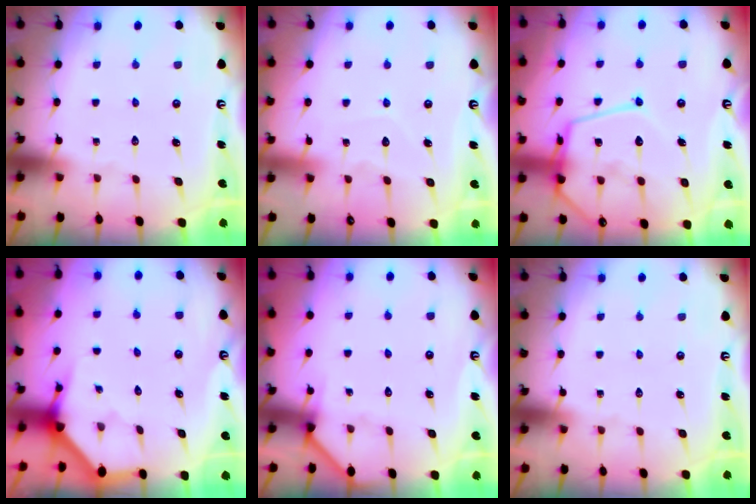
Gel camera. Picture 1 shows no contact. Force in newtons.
{"total": 5.9, "press": 5.9, "slide": 0.5}
{"total": 17.5, "press": 17.4, "slide": 1.5}
{"total": 3.4, "press": 3.4, "slide": 0.2}
{"total": 3.0, "press": 3.0, "slide": 0.2}
{"total": 0.0}